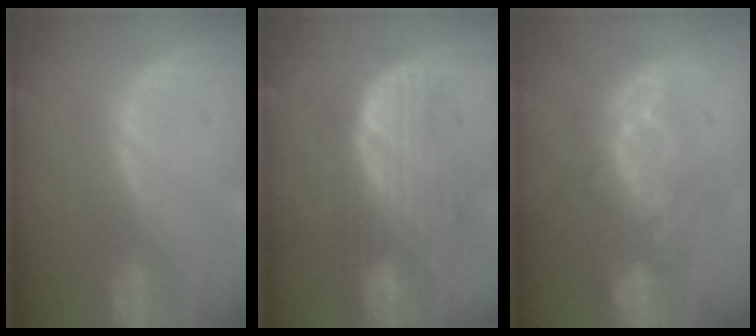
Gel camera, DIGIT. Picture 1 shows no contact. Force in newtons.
{"total": 9.2, "press": 8.4, "slide": 3.7}
{"total": 9.5, "press": 8.3, "slide": 4.7}